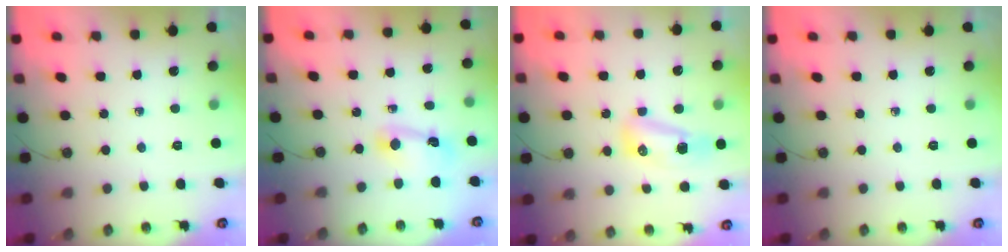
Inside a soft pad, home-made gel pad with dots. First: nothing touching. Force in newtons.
{"total": 8.5, "press": 4.8, "slide": 7.0}
{"total": 9.0, "press": 8.9, "slide": 1.8}
{"total": 0.0}